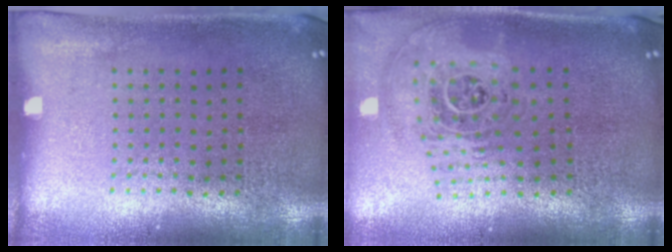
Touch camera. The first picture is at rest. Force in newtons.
{"total": 1.9, "press": 1.5, "slide": 1.2}